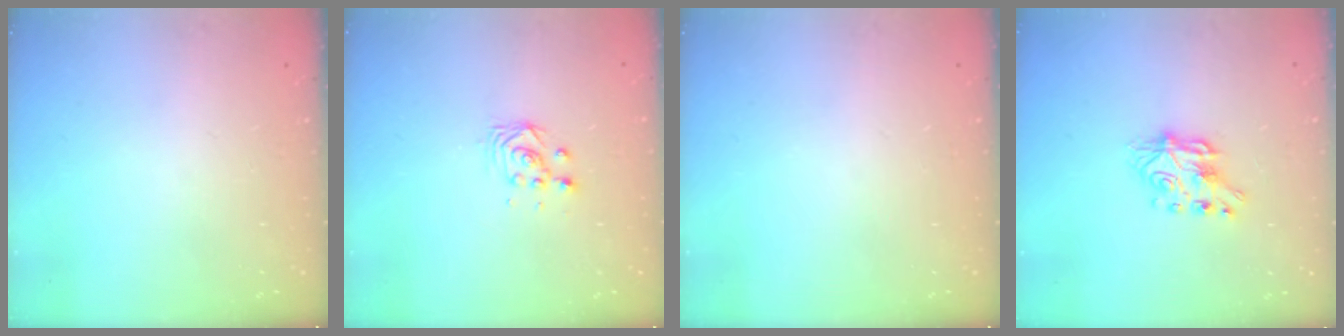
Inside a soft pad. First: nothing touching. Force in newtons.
{"total": 3.0, "press": 2.9, "slide": 0.3}
{"total": 0.0}
{"total": 6.9, "press": 6.9, "slide": 0.5}